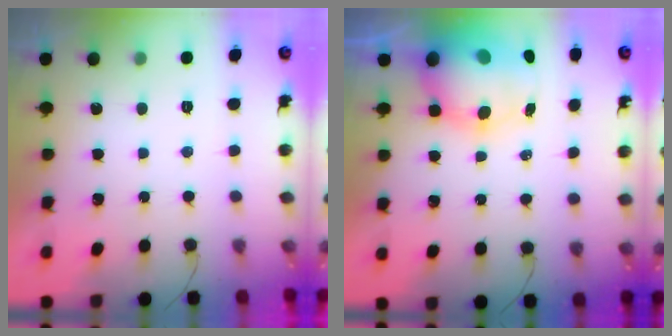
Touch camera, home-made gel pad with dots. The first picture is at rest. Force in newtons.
{"total": 11.8, "press": 11.5, "slide": 2.7}